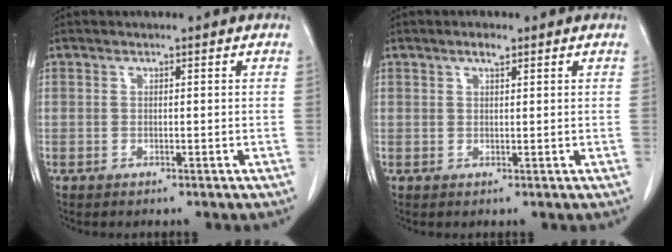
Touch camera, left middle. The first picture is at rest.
{"total": 1.5, "force": [1.0, 0.3, 1.1], "torque": [-0.020, 0.001, 0.018]}